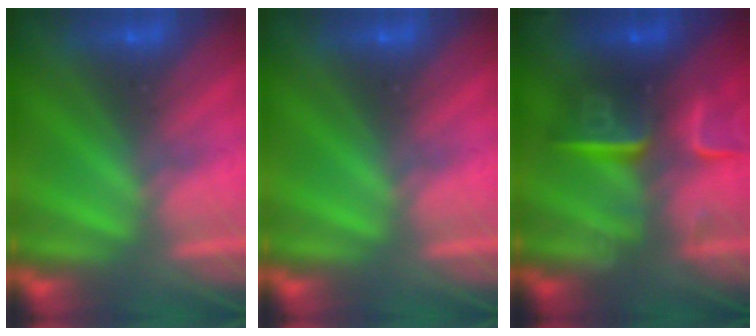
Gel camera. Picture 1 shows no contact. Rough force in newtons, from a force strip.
{"total": 0.0}
{"total": 9.3}